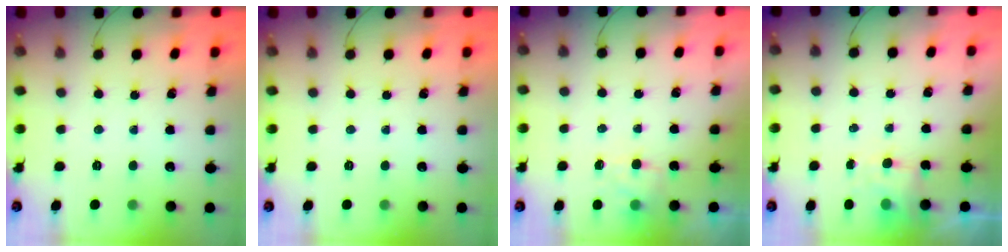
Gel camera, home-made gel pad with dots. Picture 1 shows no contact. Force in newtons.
{"total": 0.0}
{"total": 5.1, "press": 4.9, "slide": 1.4}
{"total": 4.0, "press": 3.8, "slide": 1.2}